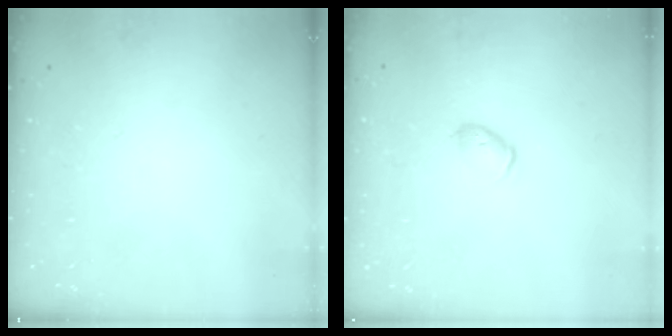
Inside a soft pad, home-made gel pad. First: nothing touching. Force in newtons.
{"total": 5.8, "press": 5.7, "slide": 1.1}